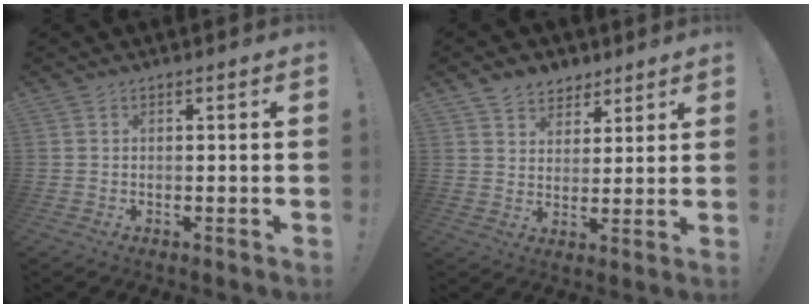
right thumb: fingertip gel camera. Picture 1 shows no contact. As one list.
[{"total": 6.9, "force": [4.9, 4.7, 0.8], "torque": [-0.016, -0.032, 0.097]}]